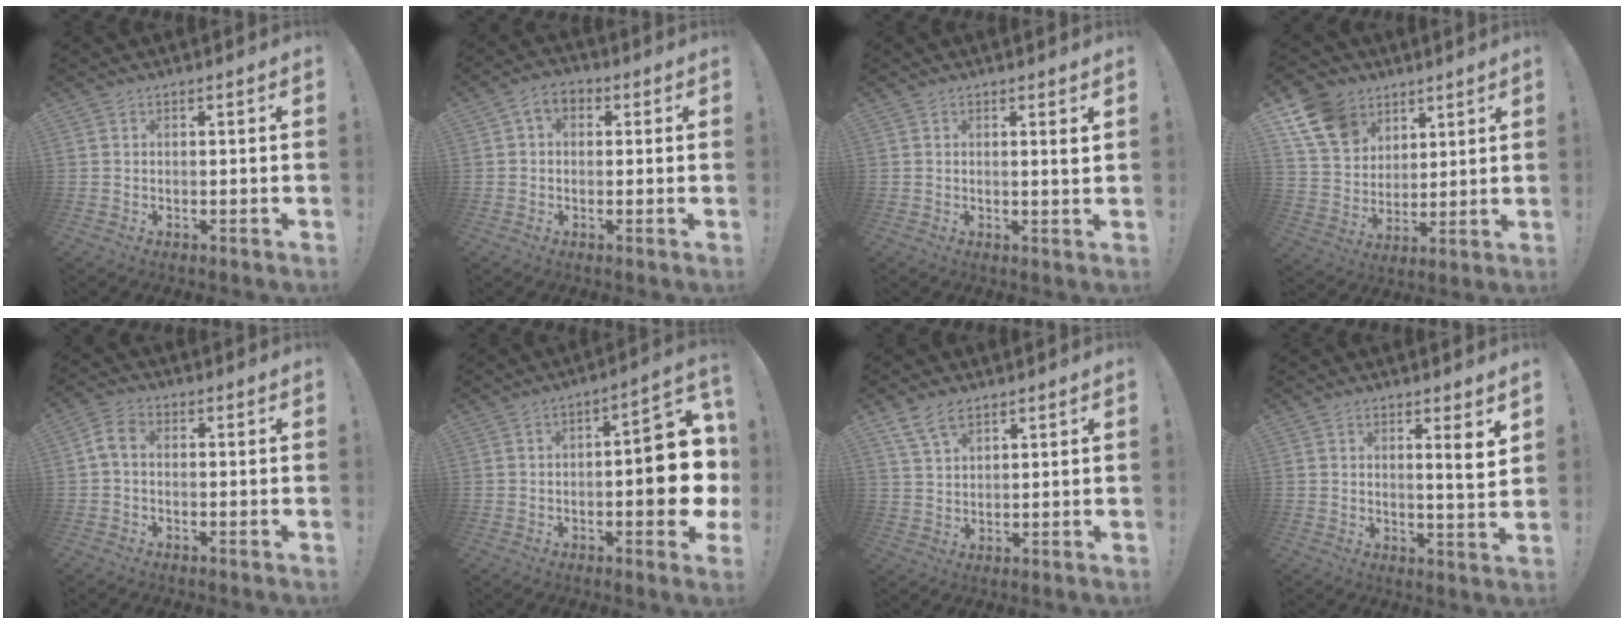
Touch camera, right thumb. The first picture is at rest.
{"total": 4.8, "force": [0.9, 3.5, 3.2], "torque": [-0.048, 0.005, 0.019]}
{"total": 2.0, "force": [1.0, -0.3, 1.7], "torque": [-0.019, -0.010, 0.014]}
{"total": 14.8, "force": [7.8, 11.0, 6.0], "torque": [-0.101, -0.041, 0.157]}
{"total": 4.2, "force": [-0.1, 2.6, 3.3], "torque": [-0.071, 0.004, -0.001]}
{"total": 14.4, "force": [-2.2, 4.9, 13.3], "torque": [-0.155, 0.006, -0.036]}
{"total": 6.9, "force": [4.6, 3.4, 3.7], "torque": [-0.072, -0.012, 0.090]}
{"total": 5.4, "force": [2.7, -0.1, 4.6], "torque": [-0.053, -0.030, 0.036]}